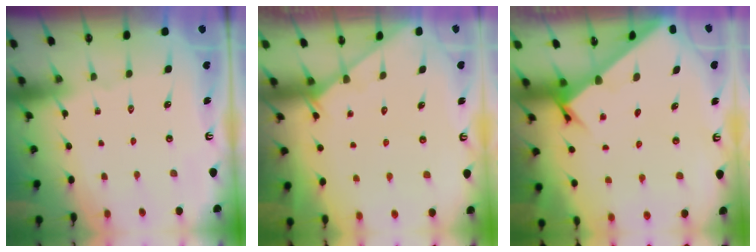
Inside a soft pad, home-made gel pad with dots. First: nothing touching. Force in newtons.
{"total": 2.2, "press": 2.2, "slide": 0.2}
{"total": 2.5, "press": 2.5, "slide": 0.3}